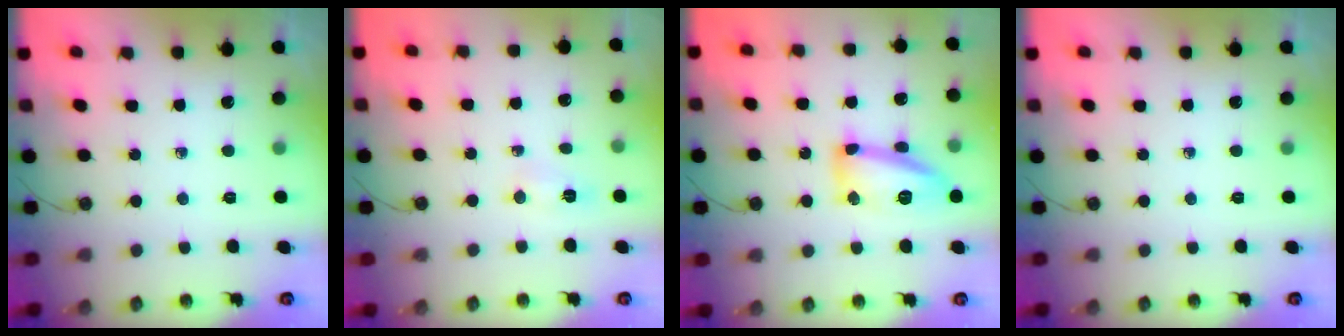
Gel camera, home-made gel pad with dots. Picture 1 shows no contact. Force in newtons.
{"total": 3.0, "press": 3.0, "slide": 0.4}
{"total": 14.3, "press": 14.3, "slide": 1.1}
{"total": 0.0}